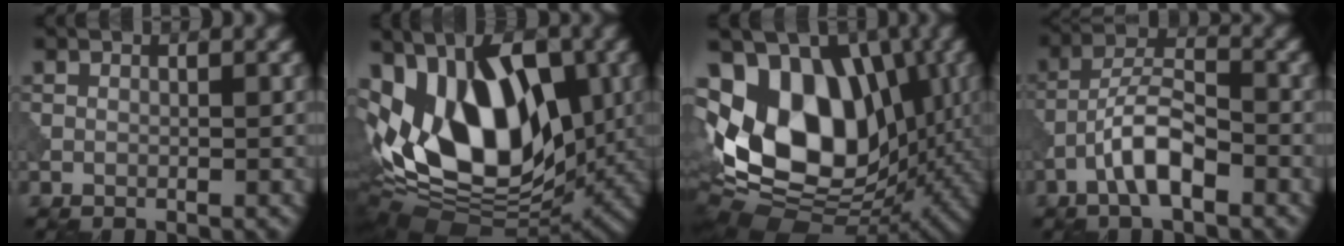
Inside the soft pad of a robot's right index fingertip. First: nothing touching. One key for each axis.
{"total": 14.9, "fx": 1.8, "fy": 9.2, "fz": 11.6, "tx": -0.204, "ty": -0.005, "tz": 0.017}
{"total": 16.8, "fx": 1.1, "fy": 11.5, "fz": 12.2, "tx": -0.212, "ty": 0.007, "tz": 0.020}
{"total": 5.1, "fx": -2.6, "fy": 1.7, "fz": 4.1, "tx": -0.071, "ty": 0.015, "tz": -0.053}